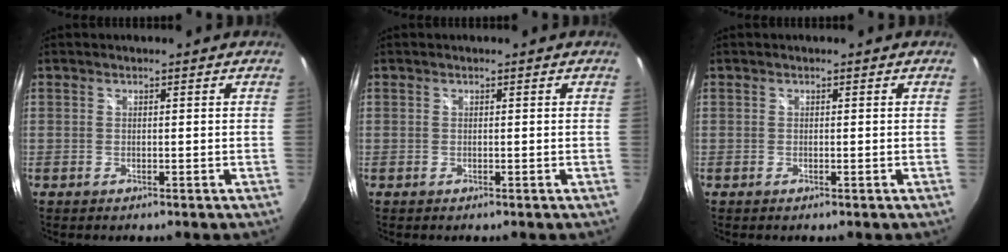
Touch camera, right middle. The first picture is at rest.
{"total": 0.0}
{"total": 0.0}